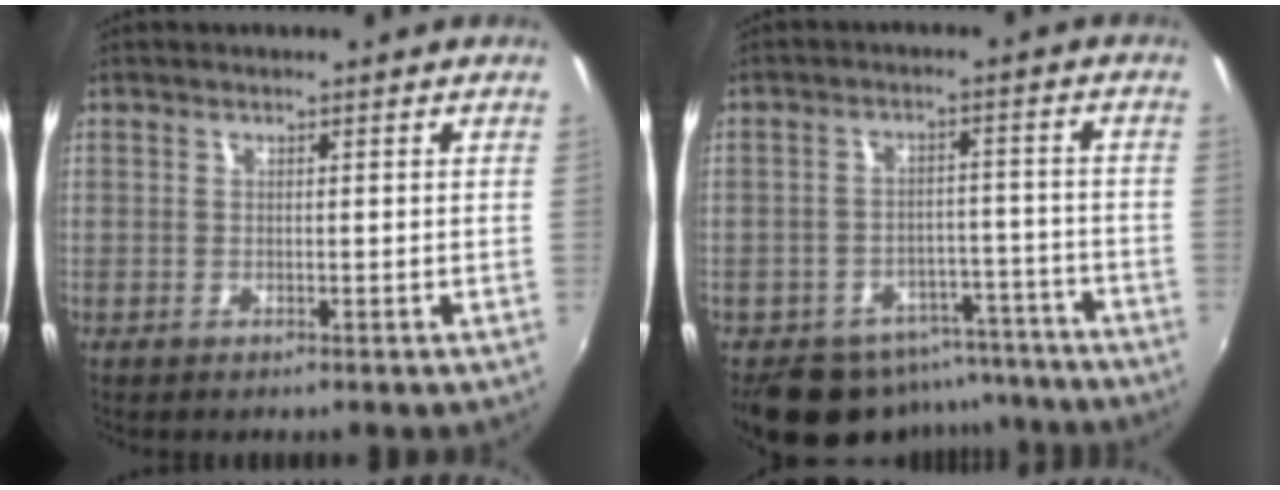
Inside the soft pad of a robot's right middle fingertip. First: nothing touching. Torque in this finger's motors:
{"motor_torque": [0.97, -1.17, -0.02, 0.00]}